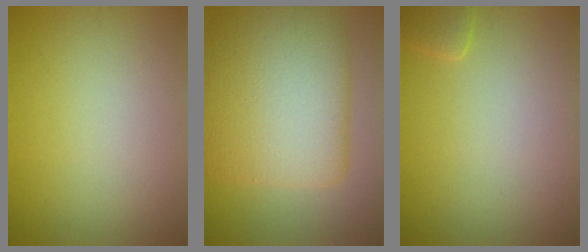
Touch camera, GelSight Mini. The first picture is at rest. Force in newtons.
{"total": 11.0, "press": 10.9, "slide": 0.9}
{"total": 1.3, "press": 1.3, "slide": 0.1}